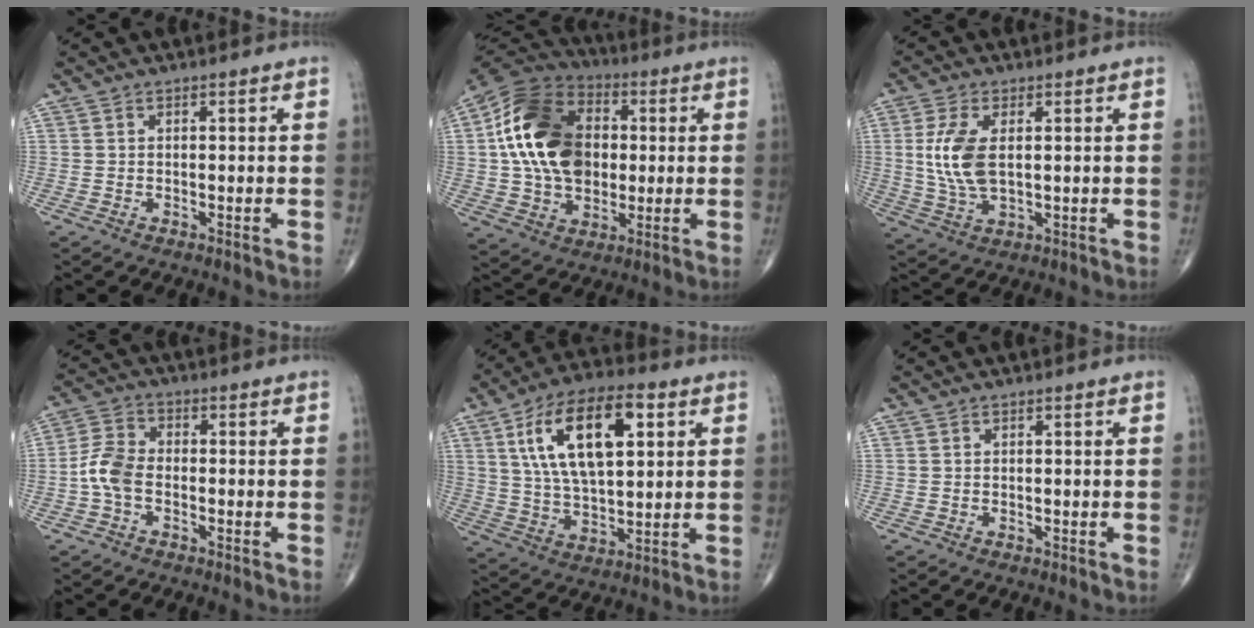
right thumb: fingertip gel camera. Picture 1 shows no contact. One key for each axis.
{"total": 20.8, "fx": 2.2, "fy": 14.7, "fz": 14.6, "tx": -0.250, "ty": 0.015, "tz": 0.036}
{"total": 9.0, "fx": 1.3, "fy": 4.5, "fz": 7.8, "tx": -0.174, "ty": -0.007, "tz": 0.031}
{"total": 6.1, "fx": -1.6, "fy": 3.8, "fz": 4.5, "tx": -0.096, "ty": 0.021, "tz": -0.042}
{"total": 18.8, "fx": 6.1, "fy": 8.6, "fz": 15.6, "tx": -0.262, "ty": -0.002, "tz": 0.105}
{"total": 0.0}